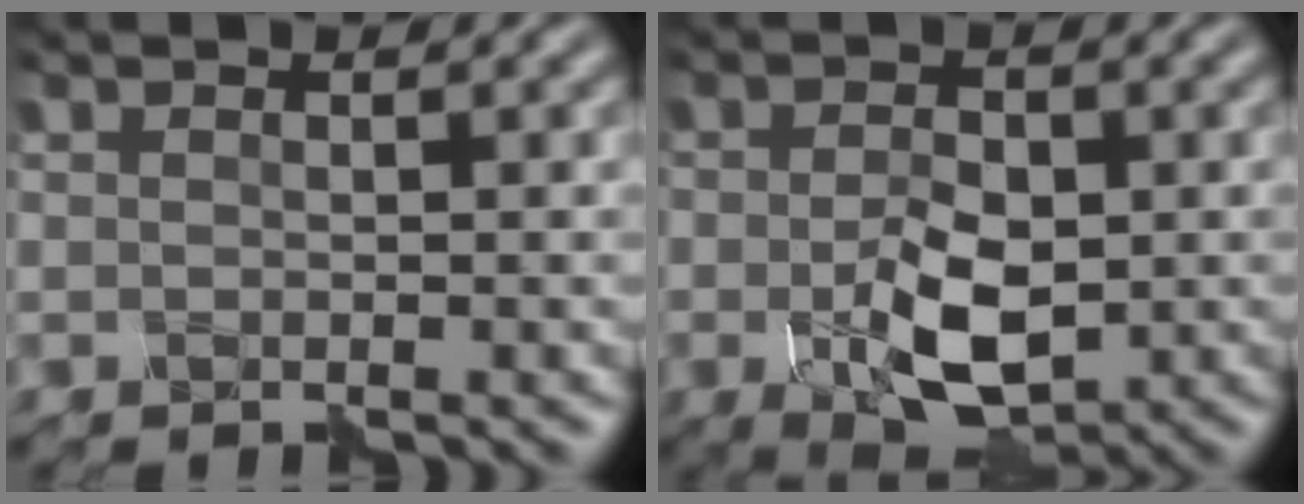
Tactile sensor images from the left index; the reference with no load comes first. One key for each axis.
{"total": 5.1, "fx": -1.4, "fy": 2.9, "fz": 4.0, "tx": -0.076, "ty": -0.007, "tz": -0.021}